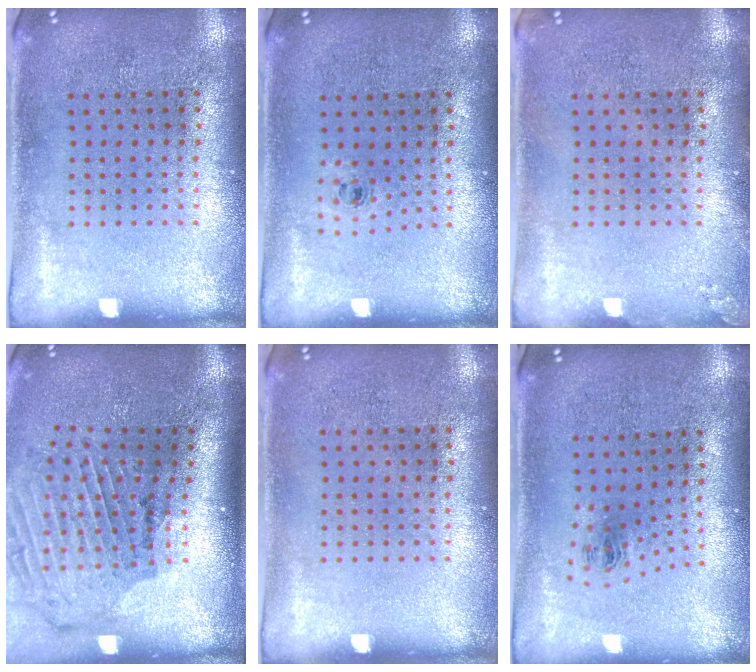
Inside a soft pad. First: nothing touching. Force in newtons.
{"total": 0.5, "press": 0.3, "slide": 0.4}
{"total": 0.8, "press": 0.8, "slide": 0.1}
{"total": 2.1, "press": 1.9, "slide": 0.8}
{"total": 0.0}
{"total": 1.0, "press": 0.4, "slide": 0.9}